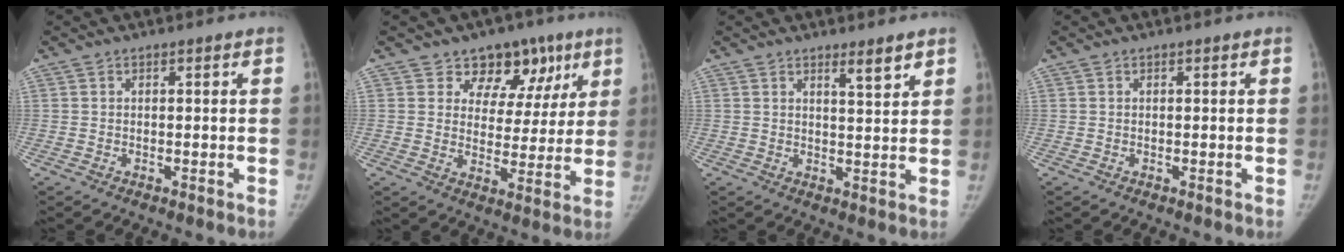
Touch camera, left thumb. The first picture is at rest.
{"total": 11.4, "force": [6.9, 8.3, 3.8], "torque": [0.011, -0.017, 0.094]}
{"total": 3.7, "force": [2.7, 0.6, 2.5], "torque": [-0.033, -0.024, 0.042]}
{"total": 0.0}